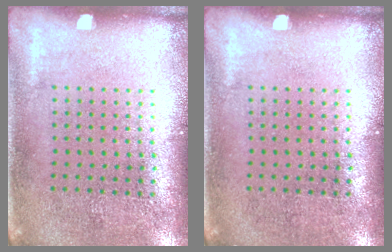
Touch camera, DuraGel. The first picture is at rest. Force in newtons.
{"total": 0.0}